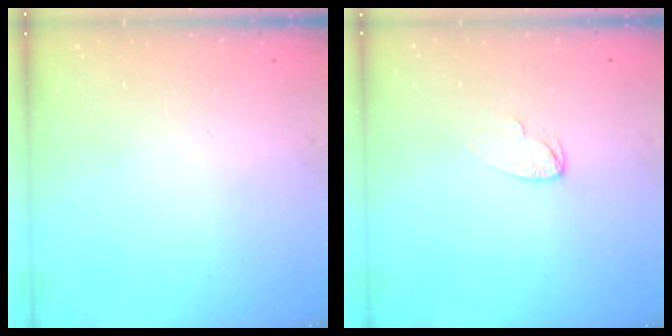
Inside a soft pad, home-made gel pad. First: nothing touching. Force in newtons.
{"total": 4.1, "press": 4.1, "slide": 0.4}